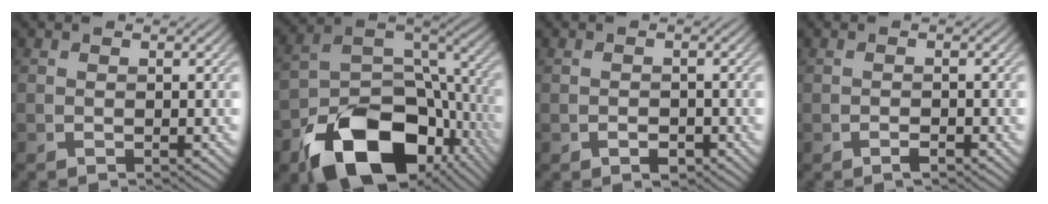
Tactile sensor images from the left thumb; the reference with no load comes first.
{"total": 17.8, "force": [-9.8, 10.9, 10.1], "torque": [-0.188, -0.045, -0.161]}
{"total": 1.6, "force": [-0.9, 1.0, 0.9], "torque": [-0.016, -0.003, -0.015]}
{"total": 1.1, "force": [-0.8, 0.4, 0.7], "torque": [-0.012, 0.000, -0.014]}